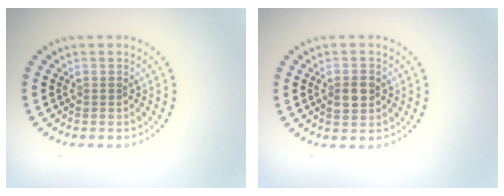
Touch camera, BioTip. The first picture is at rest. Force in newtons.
{"total": 2.8, "press": 2.8, "slide": 0.0}